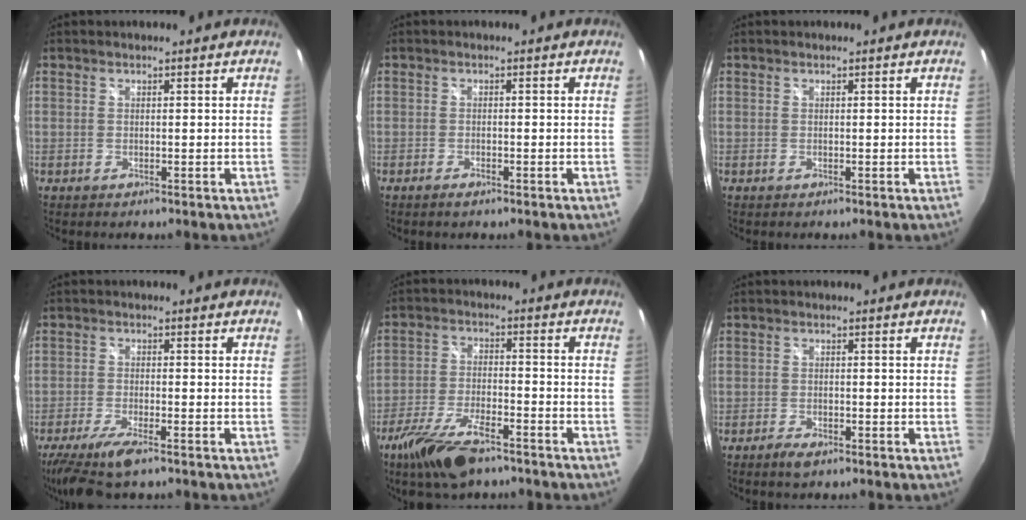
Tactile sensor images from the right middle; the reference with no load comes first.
{"total": 1.5, "force": [-1.2, 0.4, 0.9], "torque": [-0.019, -0.005, -0.023]}
{"total": 0.0}
{"total": 9.7, "force": [-7.0, 2.1, 6.4], "torque": [-0.149, -0.033, -0.129]}
{"total": 12.5, "force": [-9.0, 4.4, 7.5], "torque": [-0.171, -0.024, -0.166]}
{"total": 2.9, "force": [-2.1, 1.0, 1.7], "torque": [-0.041, -0.007, -0.041]}